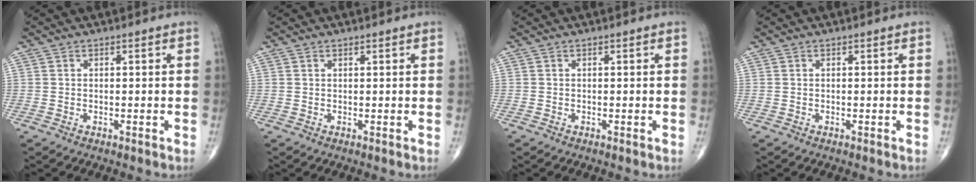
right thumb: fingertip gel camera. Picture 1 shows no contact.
{"total": 0.0}
{"total": 0.0}
{"total": 0.0}